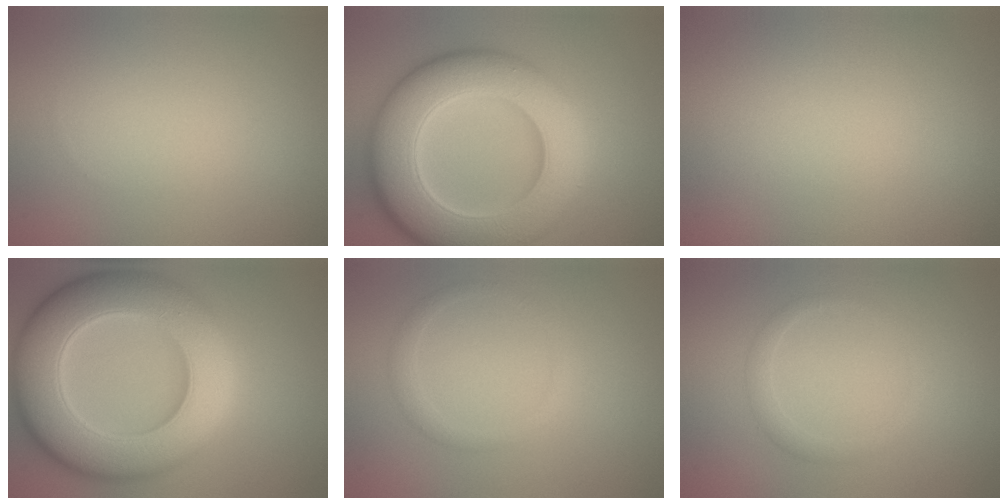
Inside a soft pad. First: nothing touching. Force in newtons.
{"total": 11.9, "press": 11.9, "slide": 0.4}
{"total": 0.0}
{"total": 13.3, "press": 13.1, "slide": 2.1}
{"total": 1.2, "press": 1.1, "slide": 0.1}
{"total": 1.3, "press": 1.3, "slide": 0.0}